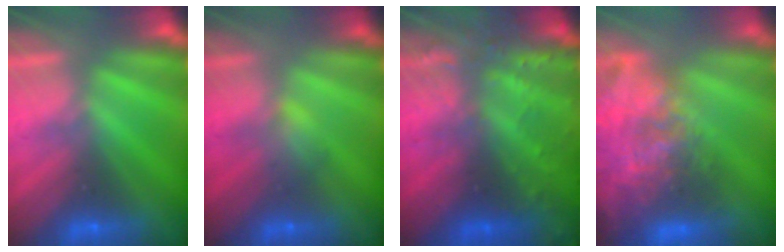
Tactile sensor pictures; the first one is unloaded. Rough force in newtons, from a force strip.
{"total": 2.8}
{"total": 7.5}
{"total": 7.7}